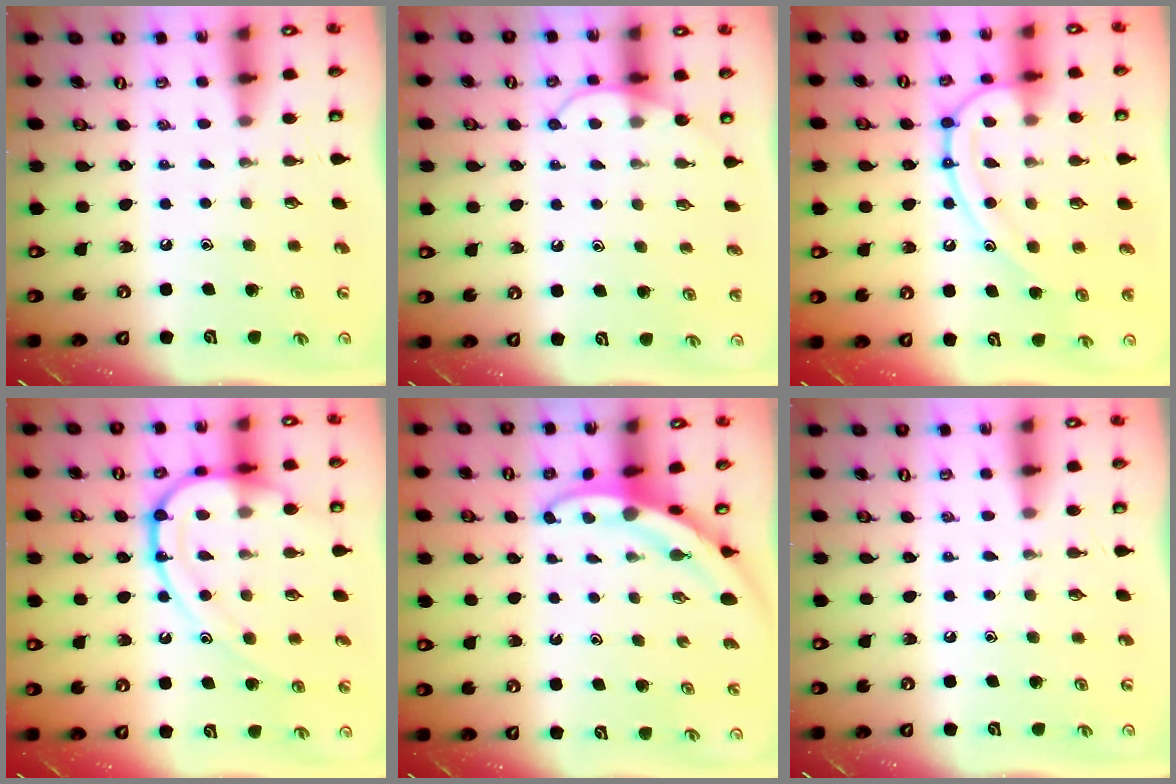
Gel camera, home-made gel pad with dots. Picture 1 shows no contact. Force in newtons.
{"total": 6.6, "press": 6.6, "slide": 0.6}
{"total": 14.2, "press": 14.1, "slide": 1.5}
{"total": 14.1, "press": 14.0, "slide": 1.6}
{"total": 3.6, "press": 3.6, "slide": 0.4}
{"total": 0.0}